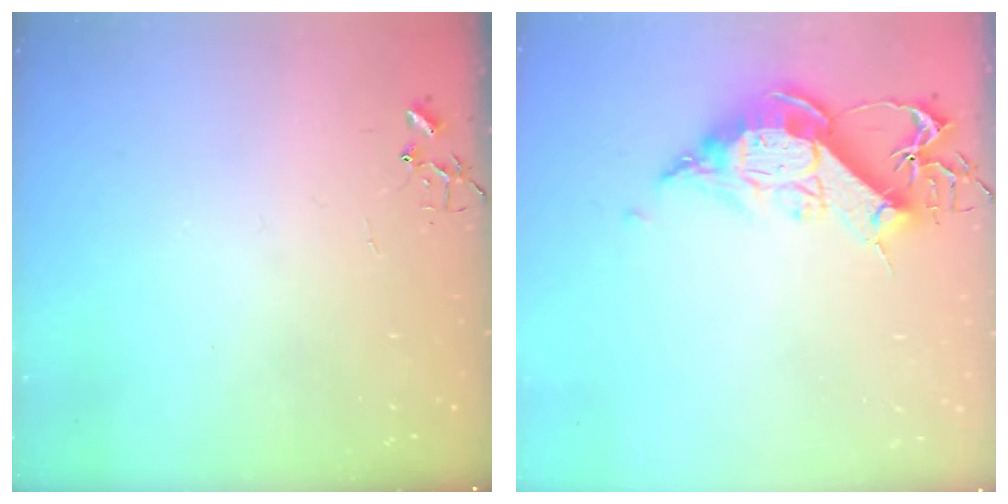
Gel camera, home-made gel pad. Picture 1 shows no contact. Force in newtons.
{"total": 12.9, "press": 12.8, "slide": 1.3}